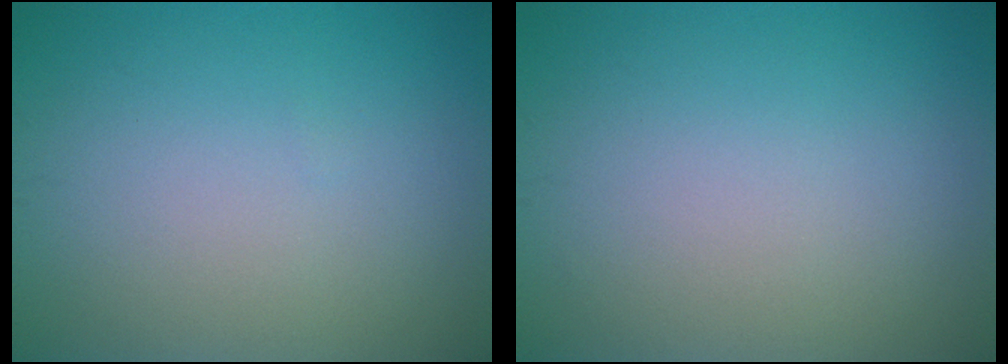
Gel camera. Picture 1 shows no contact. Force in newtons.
{"total": 0.0}